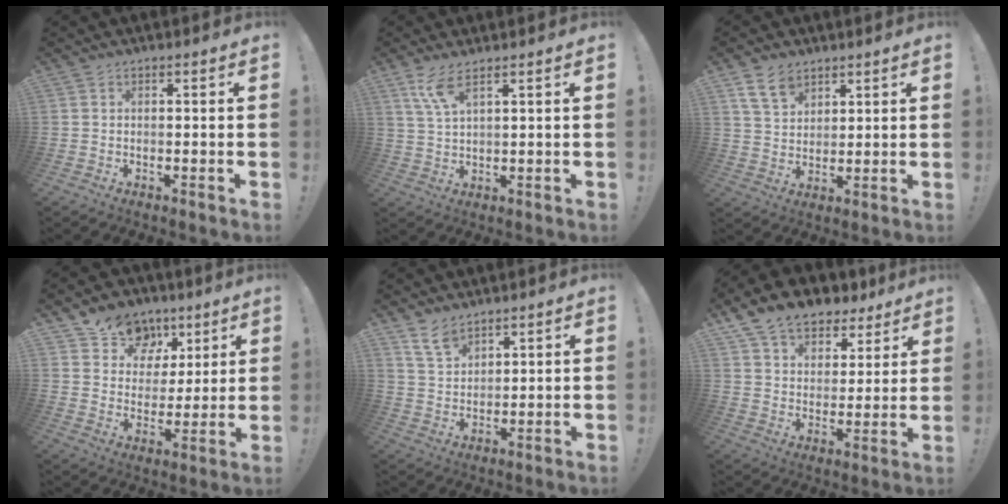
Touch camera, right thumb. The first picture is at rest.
{"total": 6.3, "force": [3.8, 1.2, 4.9], "torque": [-0.104, -0.008, 0.069]}
{"total": 8.1, "force": [5.5, 4.9, 3.5], "torque": [-0.058, -0.024, 0.106]}
{"total": 12.7, "force": [7.6, 9.7, 3.2], "torque": [-0.038, -0.049, 0.149]}
{"total": 6.7, "force": [5.3, 2.8, 2.9], "torque": [-0.060, -0.029, 0.103]}
{"total": 12.2, "force": [9.1, 7.1, 3.7], "torque": [-0.072, -0.061, 0.174]}